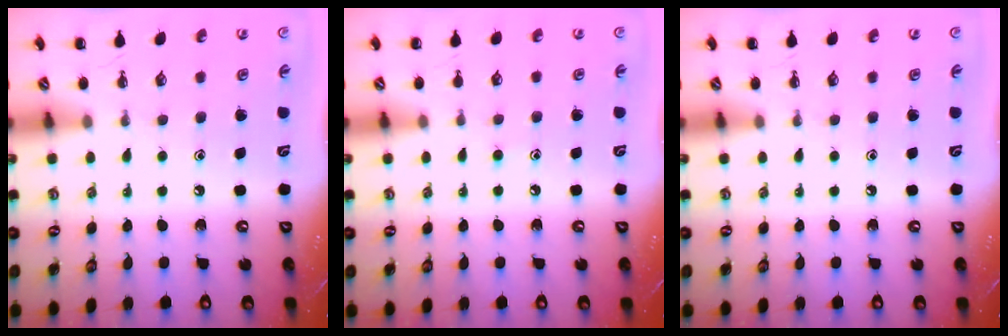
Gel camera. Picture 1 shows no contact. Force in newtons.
{"total": 4.6, "press": 4.3, "slide": 1.7}
{"total": 0.0}